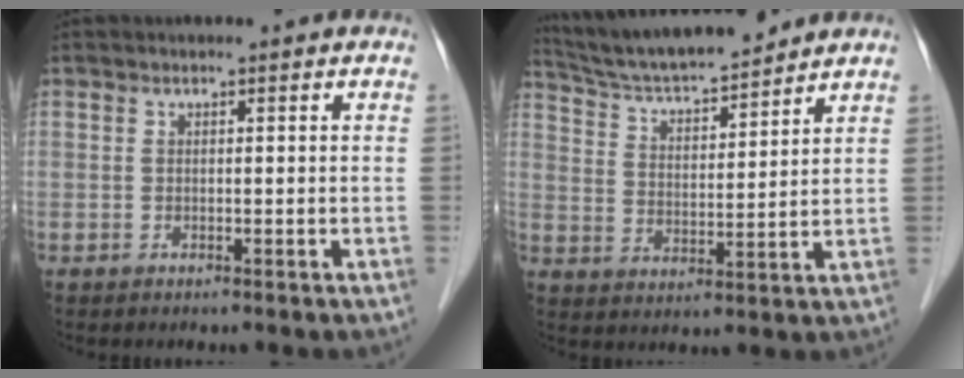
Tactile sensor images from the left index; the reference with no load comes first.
{"total": 13.6, "force": [12.5, 1.3, 5.2], "torque": [-0.094, 0.011, 0.215]}